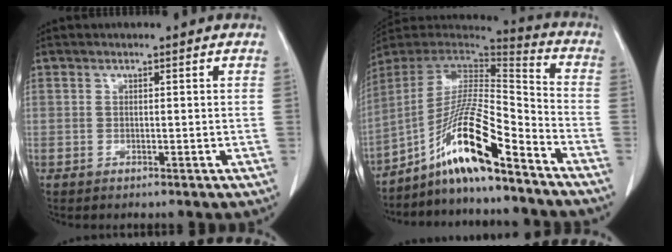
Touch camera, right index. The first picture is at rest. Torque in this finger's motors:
{"motor_torque": [1.52, -0.62, 0.56, 0.21]}